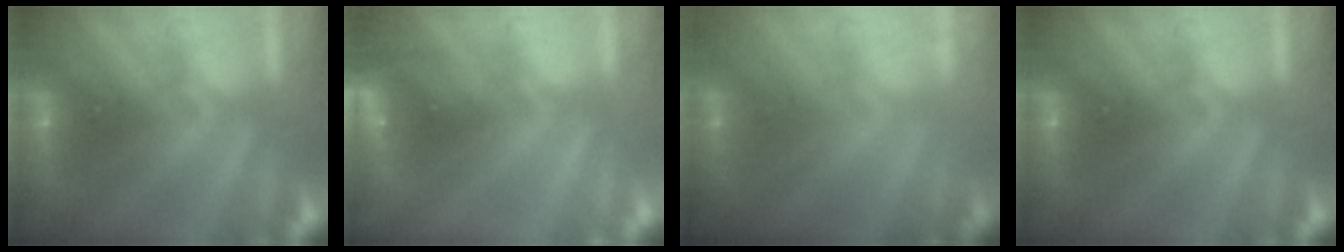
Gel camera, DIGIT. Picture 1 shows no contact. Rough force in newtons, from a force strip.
{"total": 2.5}
{"total": 1.7}
{"total": 0.0}